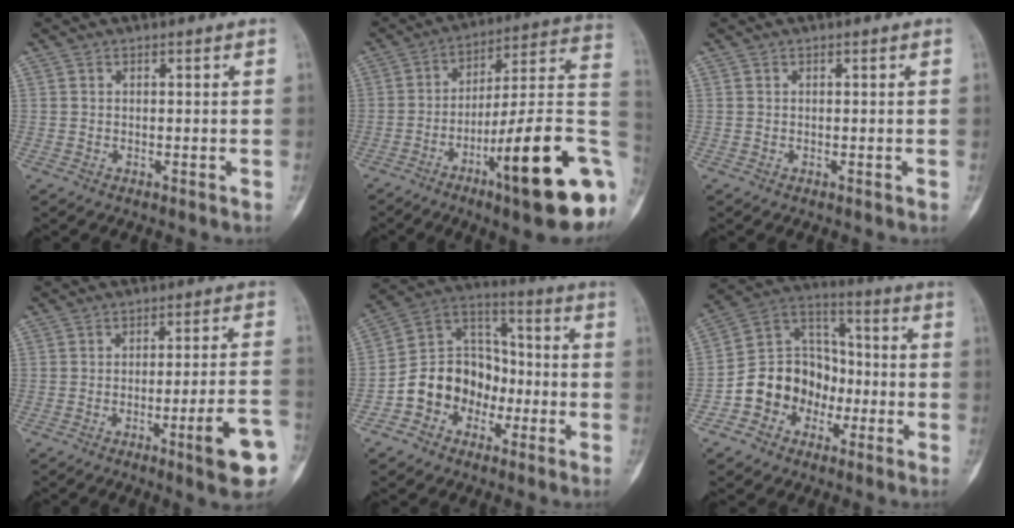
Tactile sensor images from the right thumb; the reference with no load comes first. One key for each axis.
{"total": 24.1, "fx": -8.7, "fy": 4.3, "fz": 22.0, "tx": -0.262, "ty": 0.039, "tz": -0.127}
{"total": 0.0}
{"total": 11.2, "fx": -4.9, "fy": 1.2, "fz": 10.0, "tx": -0.135, "ty": 0.021, "tz": -0.066}
{"total": 13.3, "fx": -4.7, "fy": 11.0, "fz": 5.8, "tx": -0.058, "ty": 0.073, "tz": -0.093}
{"total": 13.7, "fx": -4.8, "fy": 11.6, "fz": 5.5, "tx": -0.047, "ty": 0.078, "tz": -0.092}